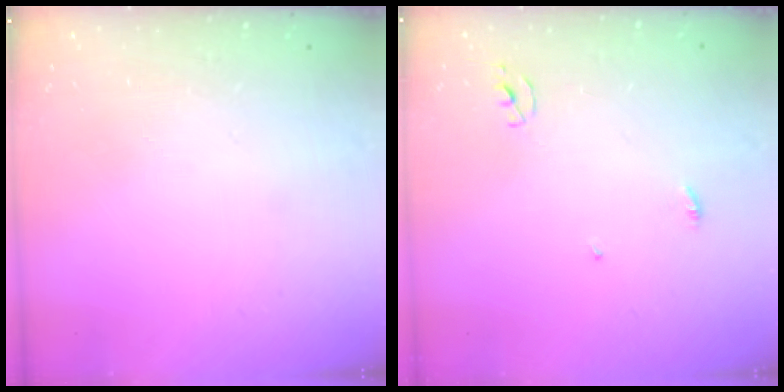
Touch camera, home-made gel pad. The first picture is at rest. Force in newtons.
{"total": 2.3, "press": 2.3, "slide": 0.1}